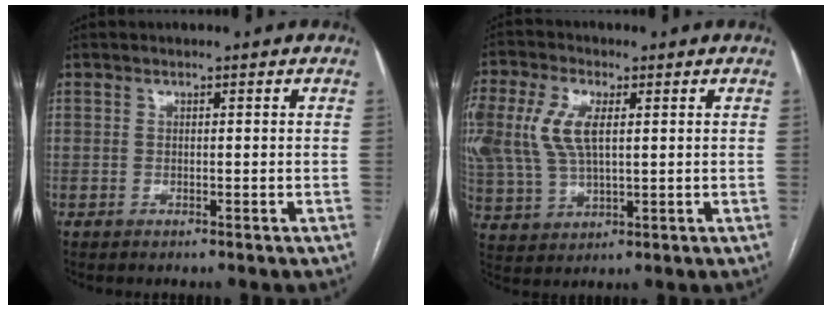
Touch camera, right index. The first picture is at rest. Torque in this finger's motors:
{"motor_torque": [0.99, 0.28, 0.48, 0.21]}